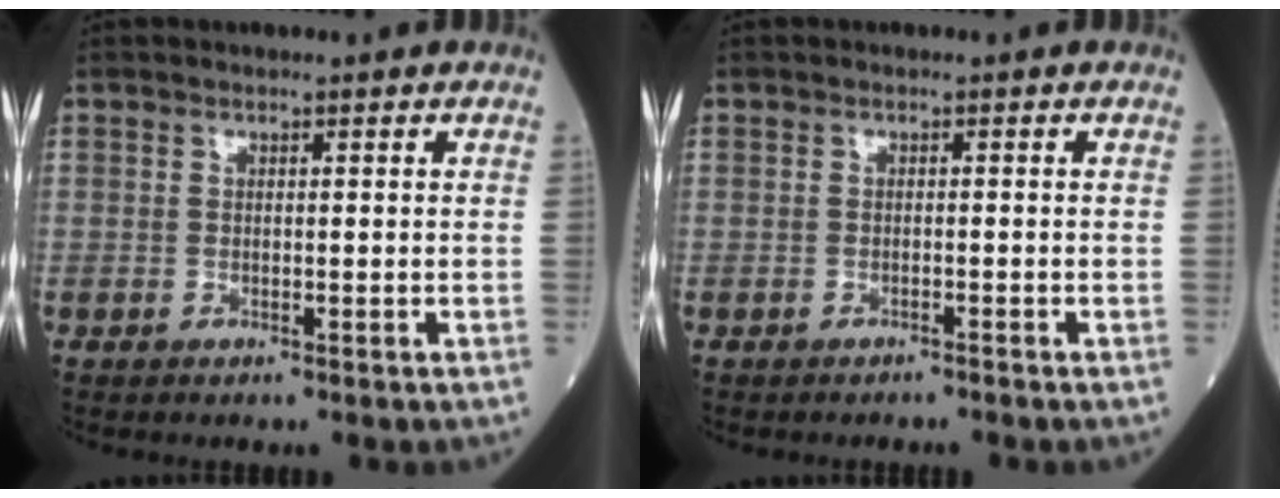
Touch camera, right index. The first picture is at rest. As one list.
[{"total": 0.9, "force": [-0.9, -0.1, 0.2], "torque": [-0.005, -0.001, -0.014]}]